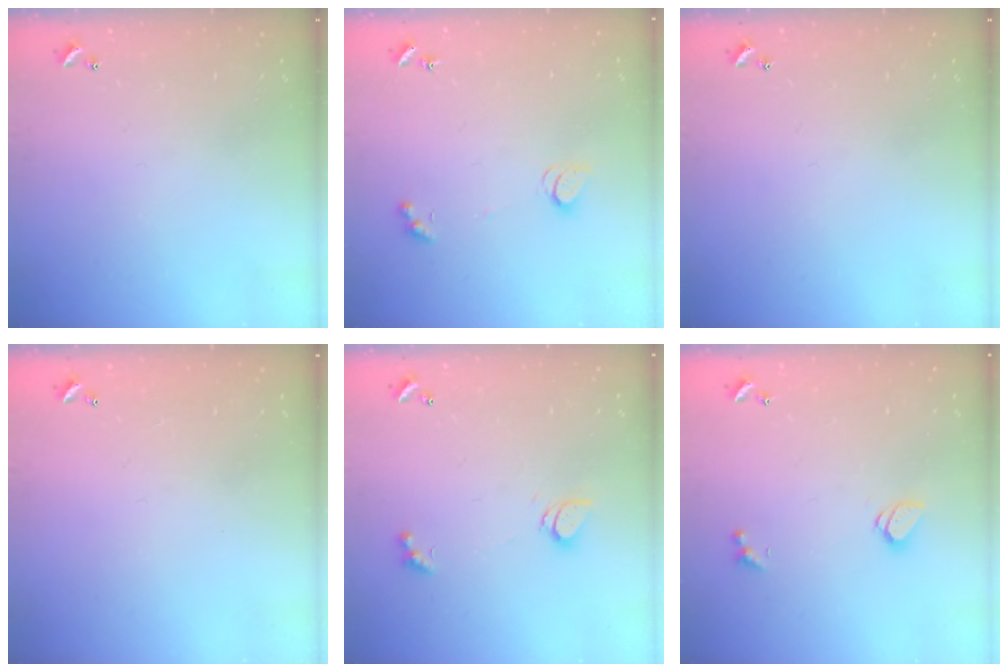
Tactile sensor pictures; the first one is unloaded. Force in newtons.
{"total": 2.1, "press": 2.1, "slide": 0.4}
{"total": 0.0}
{"total": 2.8, "press": 2.8, "slide": 0.1}
{"total": 1.6, "press": 1.6, "slide": 0.2}
{"total": 1.3, "press": 1.2, "slide": 0.4}